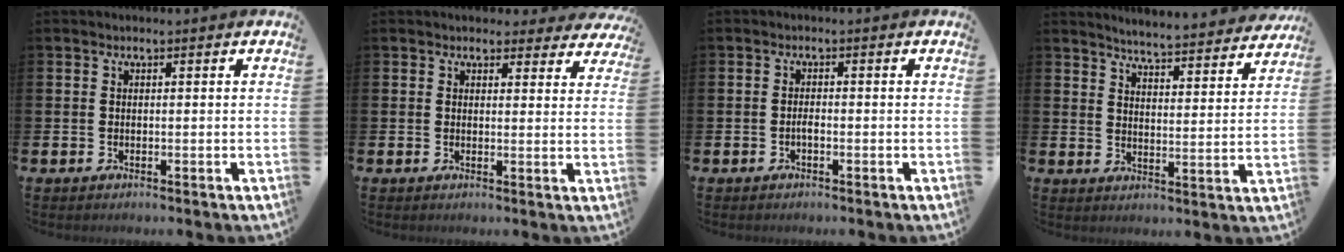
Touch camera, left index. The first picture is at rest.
{"total": 3.0, "force": [2.7, 1.2, 0.1], "torque": [0.007, -0.016, 0.045]}
{"total": 1.0, "force": [-0.5, 0.3, 0.8], "torque": [-0.015, -0.002, -0.010]}
{"total": 5.2, "force": [5.2, 0.0, 0.6], "torque": [-0.023, -0.047, 0.086]}